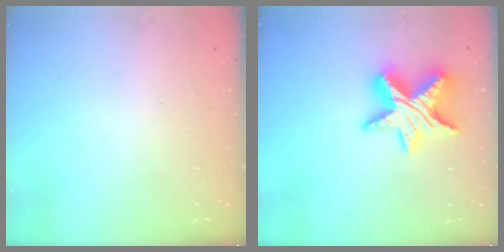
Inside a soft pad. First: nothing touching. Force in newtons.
{"total": 14.5, "press": 14.4, "slide": 1.0}